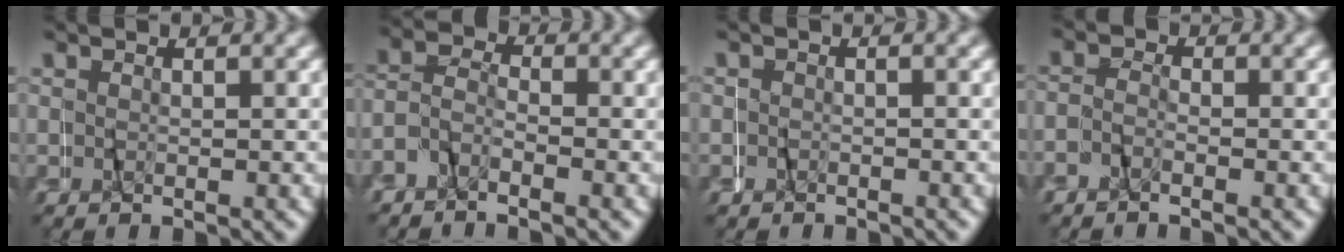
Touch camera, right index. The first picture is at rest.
{"total": 2.1, "force": [-1.5, 1.3, 0.6], "torque": [-0.020, 0.014, -0.039]}
{"total": 1.2, "force": [-0.2, 0.8, -0.8], "torque": [0.004, 0.009, -0.009]}
{"total": 1.4, "force": [-1.3, 0.6, -0.3], "torque": [0.001, 0.015, -0.036]}